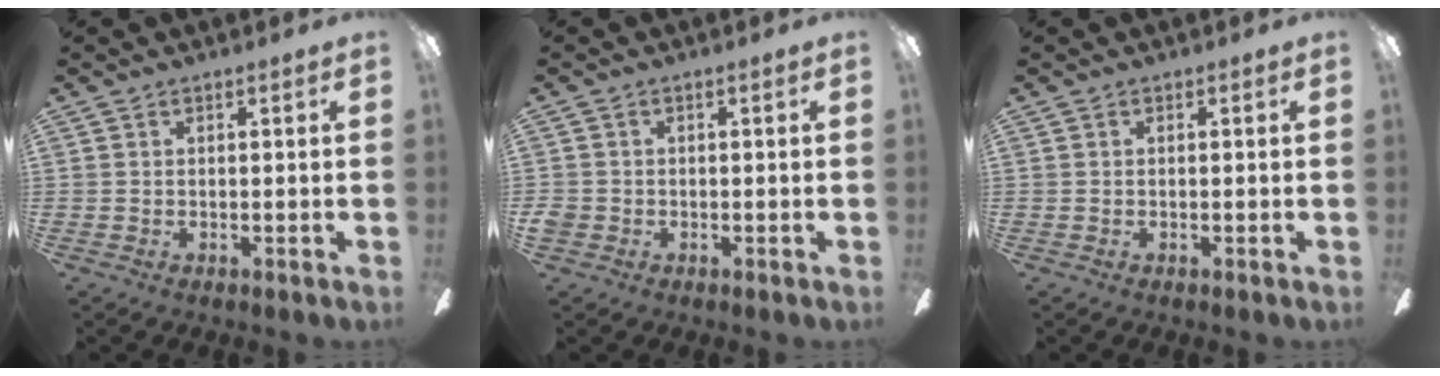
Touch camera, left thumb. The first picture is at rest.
{"total": 1.9, "force": [-0.6, 1.6, 0.9], "torque": [-0.014, 0.004, -0.012]}
{"total": 0.0}